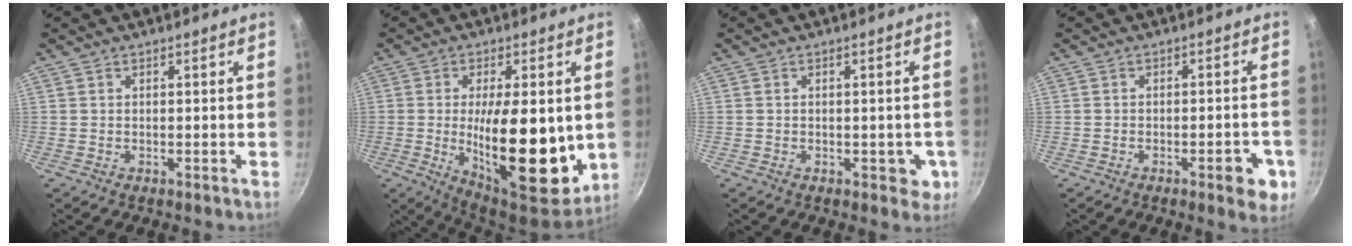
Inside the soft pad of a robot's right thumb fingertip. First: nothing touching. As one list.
[{"total": 20.9, "force": [-1.3, 8.3, 19.1], "torque": [-0.270, -0.022, -0.013]}, {"total": 3.7, "force": [-0.8, 2.6, 2.6], "torque": [-0.011, 0.002, -0.010]}, {"total": 6.5, "force": [-2.7, 2.5, 5.3], "torque": [-0.047, 0.015, -0.030]}]